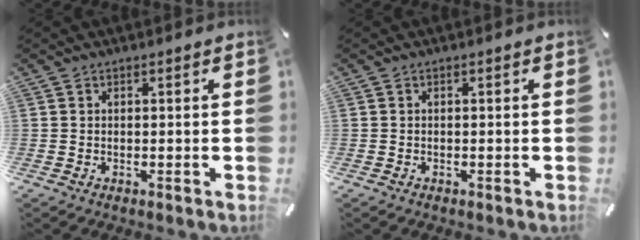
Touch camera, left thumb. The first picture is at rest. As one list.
[{"total": 0.0}]